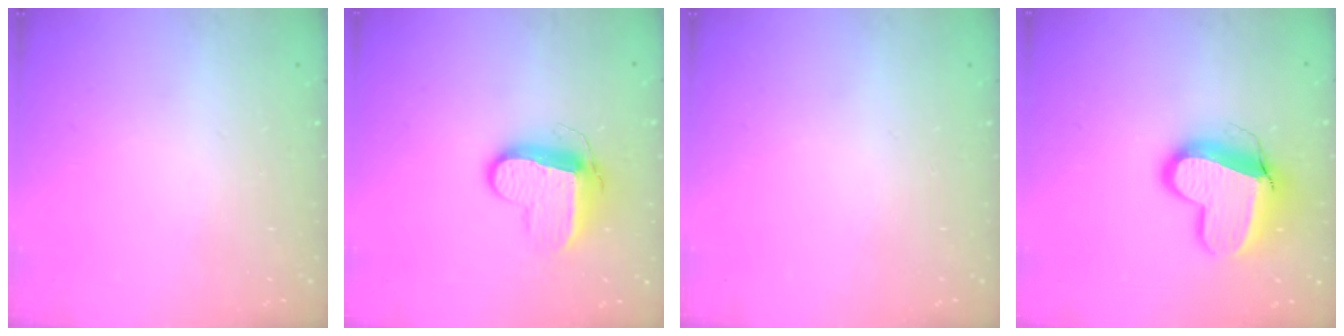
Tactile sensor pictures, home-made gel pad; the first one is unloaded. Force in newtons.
{"total": 10.4, "press": 10.4, "slide": 0.5}
{"total": 0.0}
{"total": 13.1, "press": 13.0, "slide": 1.3}